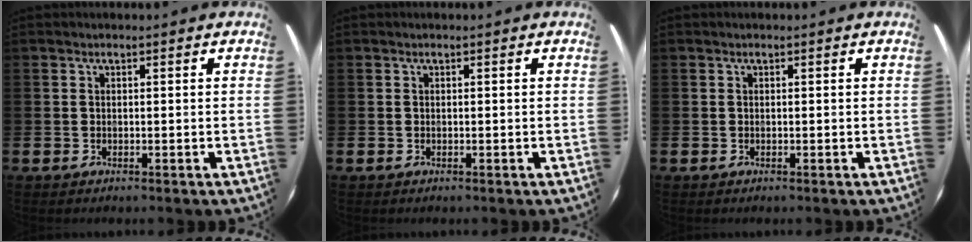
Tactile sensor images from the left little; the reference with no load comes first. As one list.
[{"total": 0.0}, {"total": 0.0}]